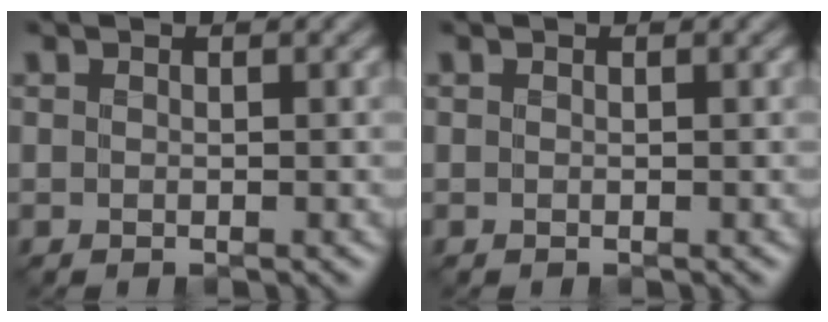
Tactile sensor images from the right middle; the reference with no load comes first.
{"total": 0.0}